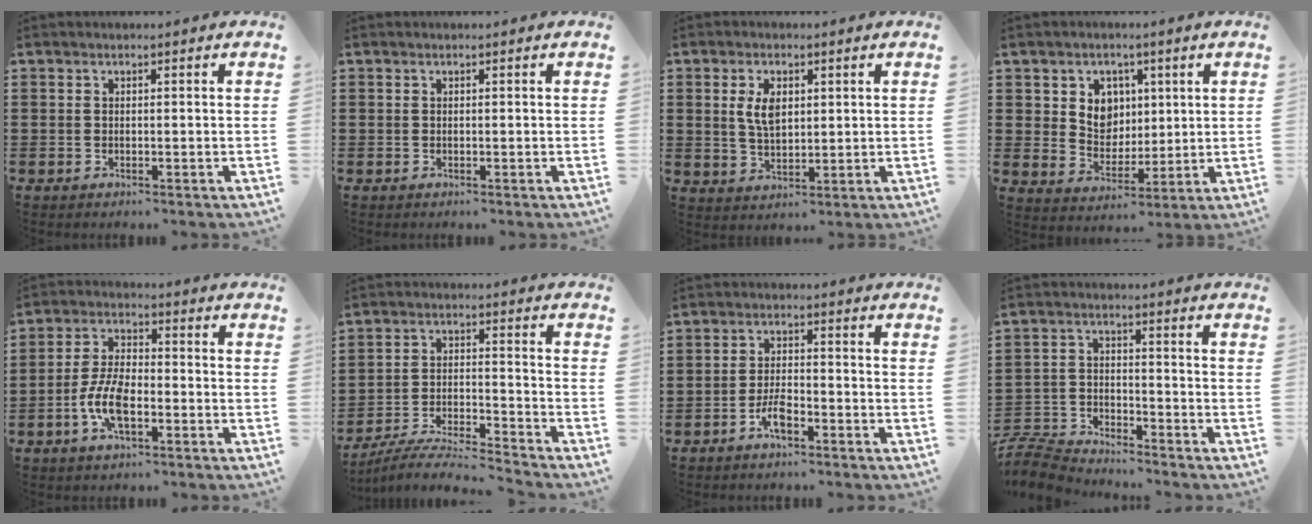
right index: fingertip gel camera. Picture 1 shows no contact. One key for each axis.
{"total": 0.0}
{"total": 4.9, "fx": 1.3, "fy": 2.8, "fz": 3.9, "tx": -0.084, "ty": 0.011, "tz": 0.022}
{"total": 5.9, "fx": 2.0, "fy": 5.3, "fz": 1.6, "tx": -0.043, "ty": 0.007, "tz": 0.032}
{"total": 7.6, "fx": -2.5, "fy": 3.5, "fz": 6.2, "tx": -0.146, "ty": -0.002, "tz": -0.054}
{"total": 6.4, "fx": -6.2, "fy": 0.0, "fz": 1.7, "tx": -0.044, "ty": -0.002, "tz": -0.124}
{"total": 4.0, "fx": -2.4, "fy": 1.4, "fz": 2.9, "tx": -0.071, "ty": 0.000, "tz": -0.051}
{"total": 6.3, "fx": -6.2, "fy": 1.2, "fz": 0.8, "tx": -0.034, "ty": 0.008, "tz": -0.128}